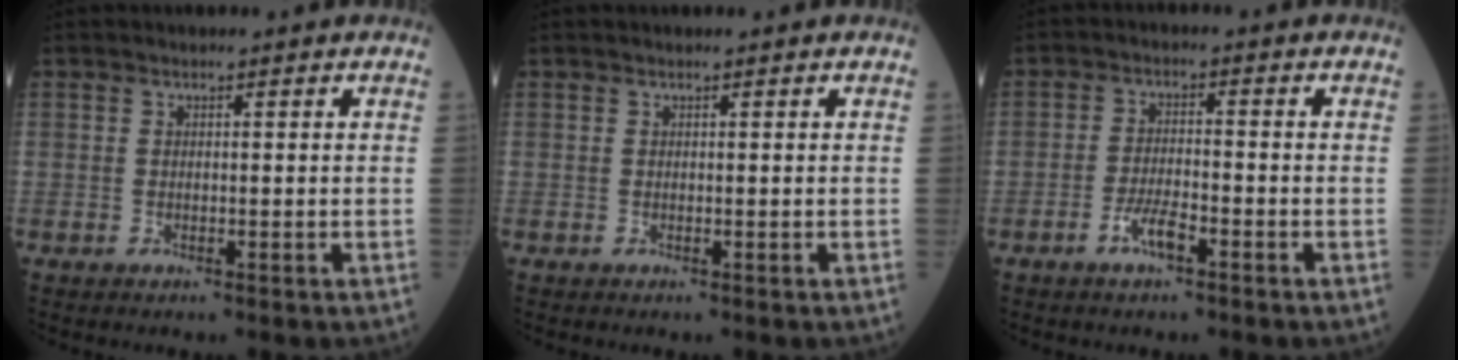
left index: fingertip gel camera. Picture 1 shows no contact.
{"total": 0.0}
{"total": 3.8, "force": [-2.3, 0.8, 3.0], "torque": [-0.062, 0.000, -0.045]}